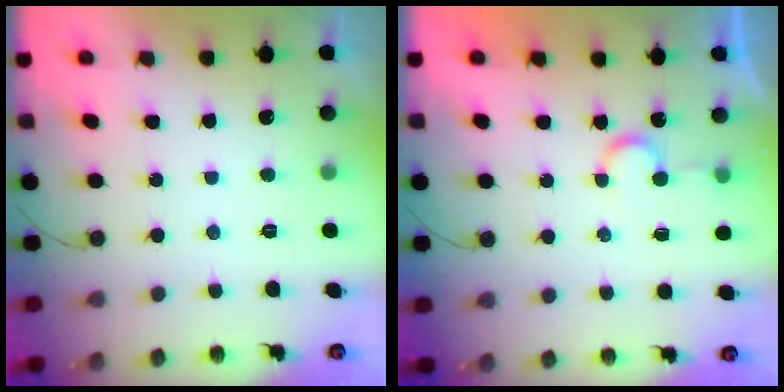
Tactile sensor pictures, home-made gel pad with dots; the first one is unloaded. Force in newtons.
{"total": 4.9, "press": 4.9, "slide": 0.3}